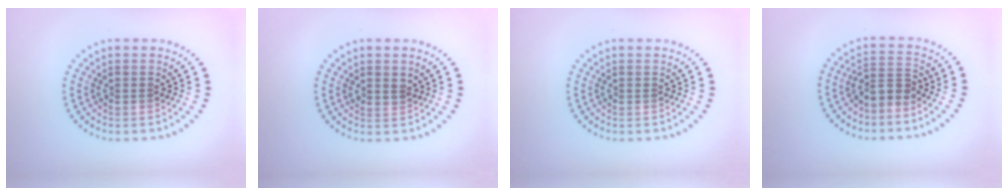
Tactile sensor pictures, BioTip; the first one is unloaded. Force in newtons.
{"total": 0.7, "press": 0.5, "slide": 0.5}
{"total": 0.0}
{"total": 2.5, "press": 2.0, "slide": 1.5}